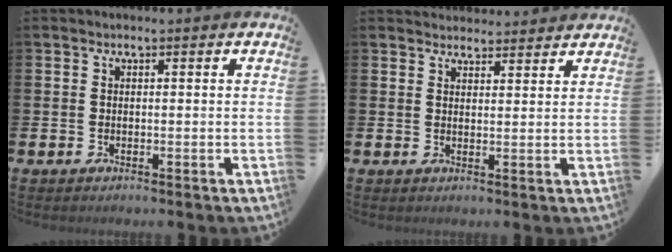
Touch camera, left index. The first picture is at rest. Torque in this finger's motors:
{"motor_torque": [0.84, -1.30, 0.03, -0.01]}